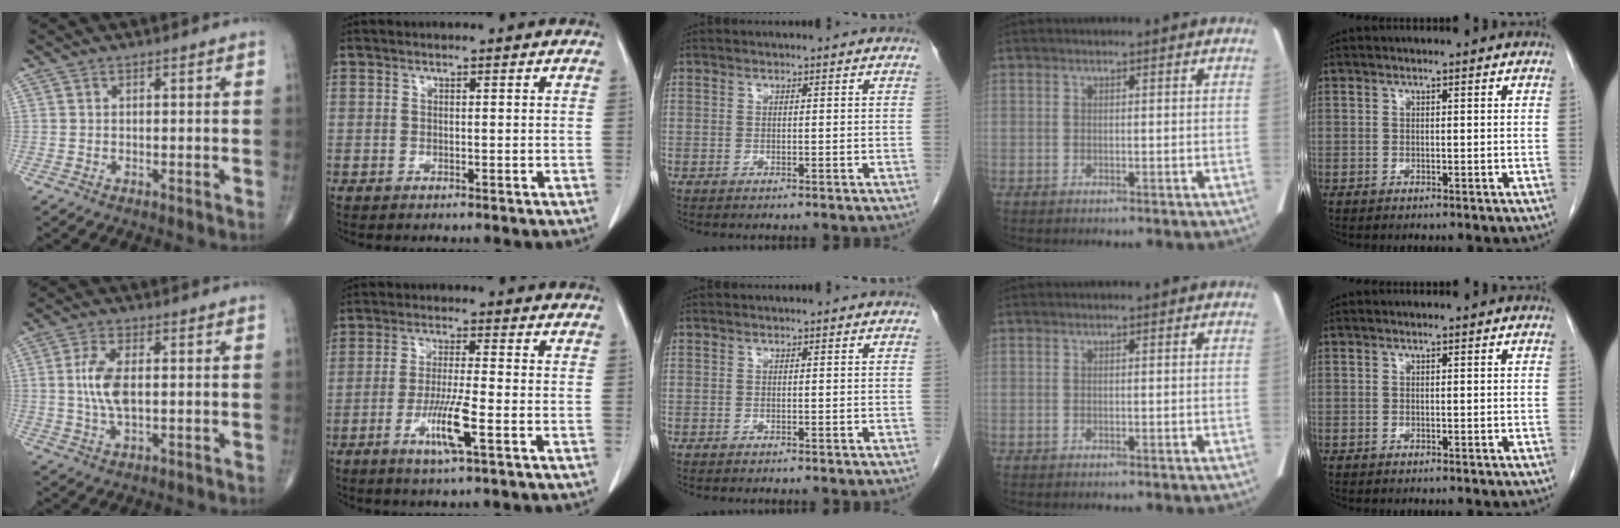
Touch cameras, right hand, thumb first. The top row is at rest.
{"thumb": {"total": 6.9, "force": [0.6, 2.9, 6.2], "torque": [-0.133, -0.004, 0.010]}, "index": {"total": 7.2, "force": [-2.8, 0.0, 6.6], "torque": [-0.123, -0.013, -0.051]}}